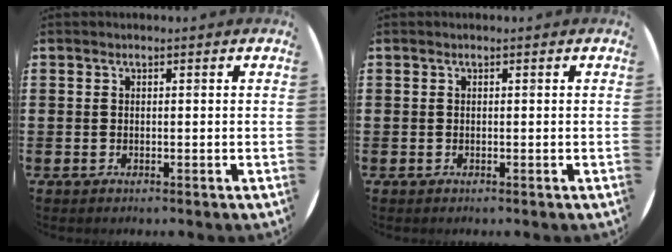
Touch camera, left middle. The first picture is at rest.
{"total": 0.0}